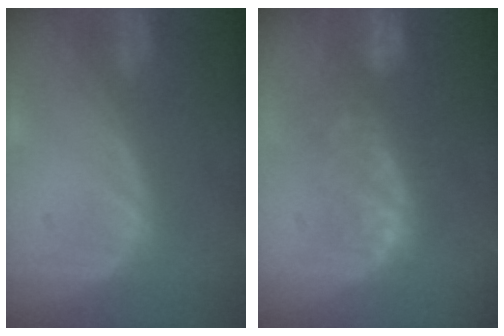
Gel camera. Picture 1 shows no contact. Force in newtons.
{"total": 8.9, "press": 7.9, "slide": 4.2}